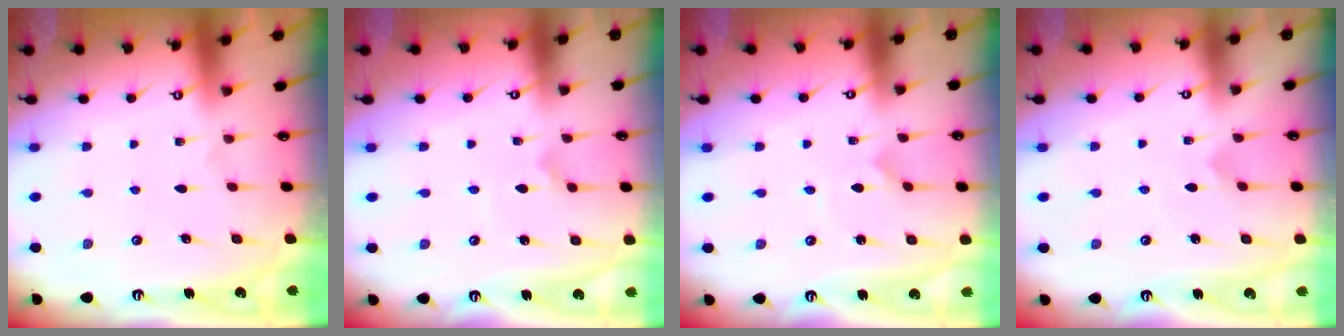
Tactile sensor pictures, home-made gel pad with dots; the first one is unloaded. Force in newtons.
{"total": 1.9, "press": 1.9, "slide": 0.2}
{"total": 1.3, "press": 1.3, "slide": 0.1}
{"total": 1.5, "press": 1.5, "slide": 0.1}